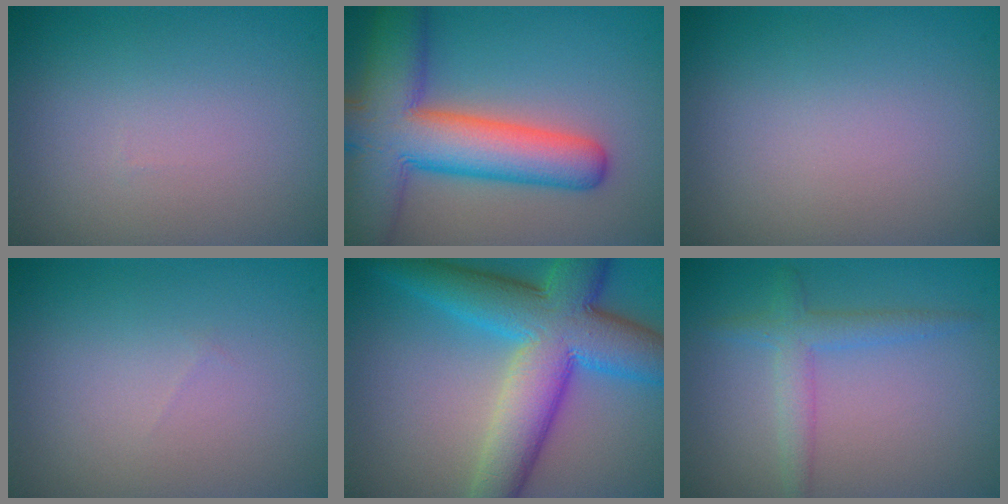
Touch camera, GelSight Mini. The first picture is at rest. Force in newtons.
{"total": 11.0, "press": 11.0, "slide": 0.6}
{"total": 0.0}
{"total": 0.0}
{"total": 10.9, "press": 10.9, "slide": 0.1}
{"total": 2.0, "press": 2.0, "slide": 0.1}